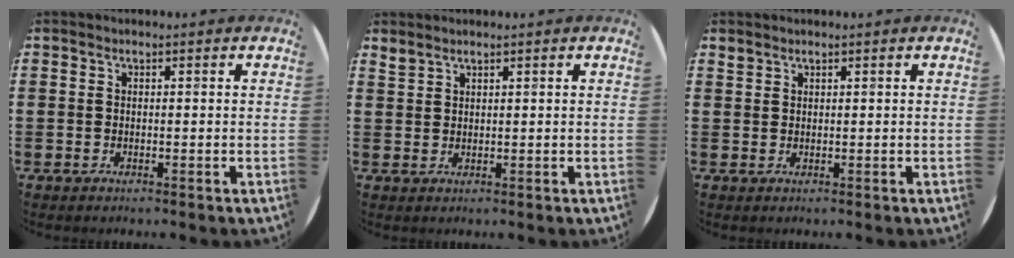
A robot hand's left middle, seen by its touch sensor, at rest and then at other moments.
{"total": 1.4, "force": [1.4, 0.1, 0.0], "torque": [-0.001, 0.000, 0.027]}
{"total": 0.8, "force": [0.8, 0.2, -0.2], "torque": [0.002, 0.003, 0.015]}